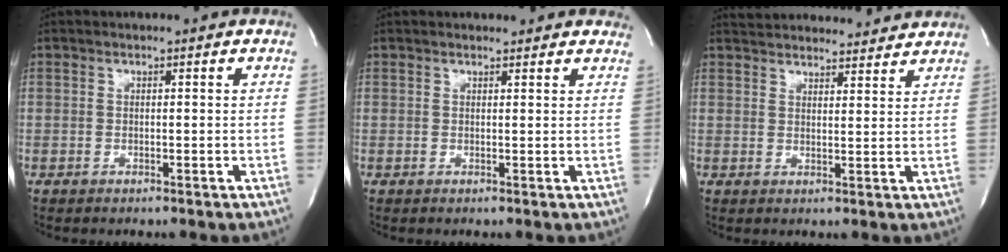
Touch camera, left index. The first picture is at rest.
{"total": 6.3, "force": [5.9, 1.8, 1.6], "torque": [-0.013, 0.009, 0.053]}
{"total": 15.7, "force": [14.9, 3.1, 3.8], "torque": [-0.058, 0.022, 0.200]}